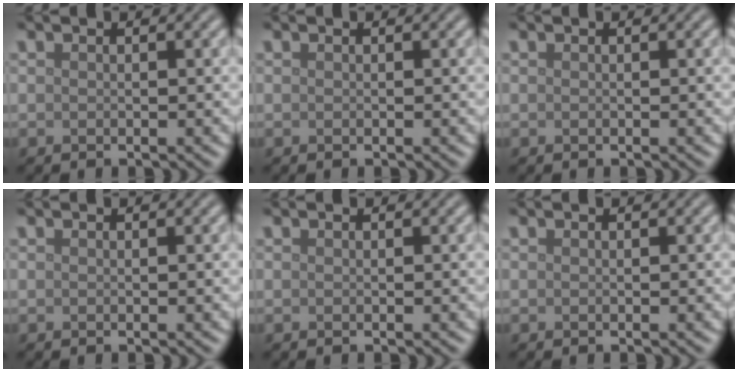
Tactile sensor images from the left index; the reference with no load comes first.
{"total": 0.0}
{"total": 0.0}
{"total": 0.0}
{"total": 0.0}
{"total": 0.0}